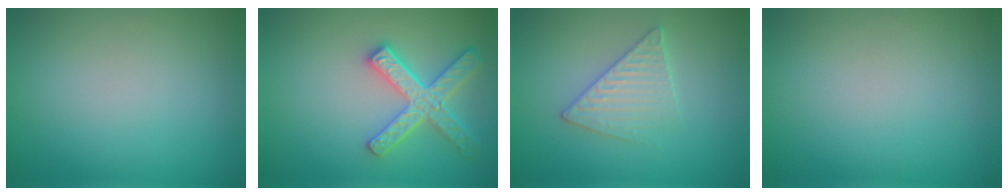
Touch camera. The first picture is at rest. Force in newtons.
{"total": 4.2, "press": 3.9, "slide": 1.7}
{"total": 3.0, "press": 3.0, "slide": 0.3}
{"total": 0.0}